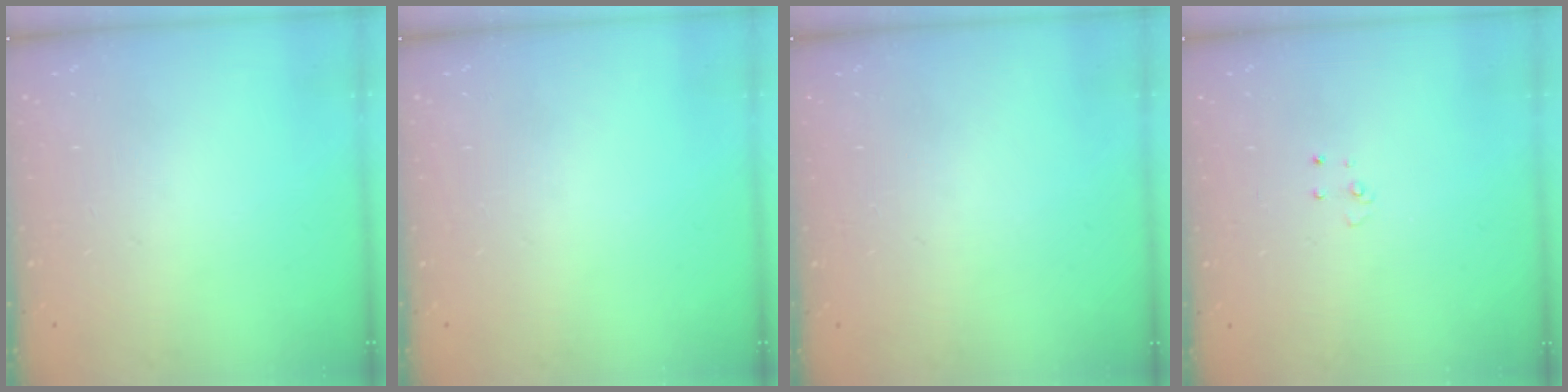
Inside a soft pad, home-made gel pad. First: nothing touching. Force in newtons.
{"total": 0.0}
{"total": 0.0}
{"total": 2.7, "press": 2.7, "slide": 0.2}